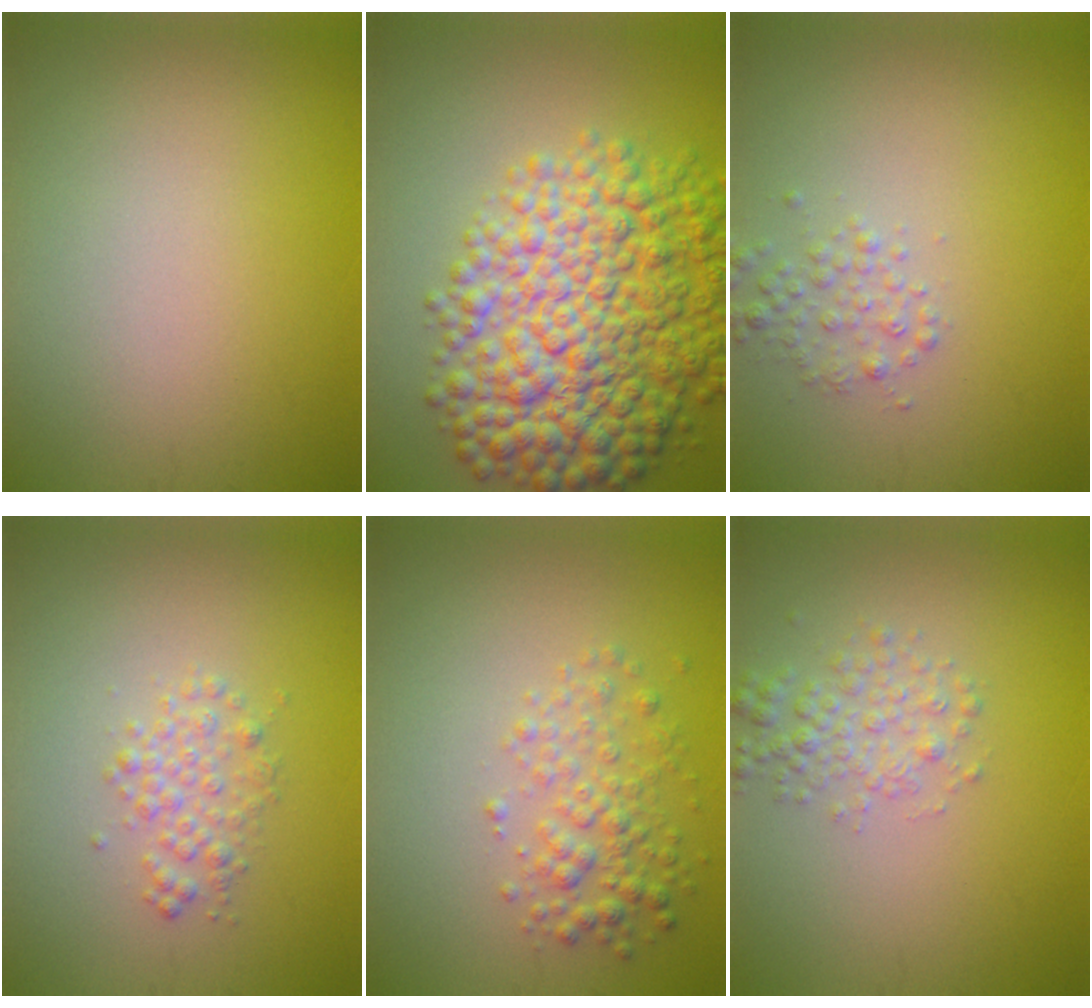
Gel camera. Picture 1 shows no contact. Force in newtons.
{"total": 11.5, "press": 11.4, "slide": 0.2}
{"total": 1.7, "press": 1.7, "slide": 0.0}
{"total": 2.0, "press": 2.0, "slide": 0.0}
{"total": 3.0, "press": 3.0, "slide": 0.1}
{"total": 2.3, "press": 2.3, "slide": 0.1}